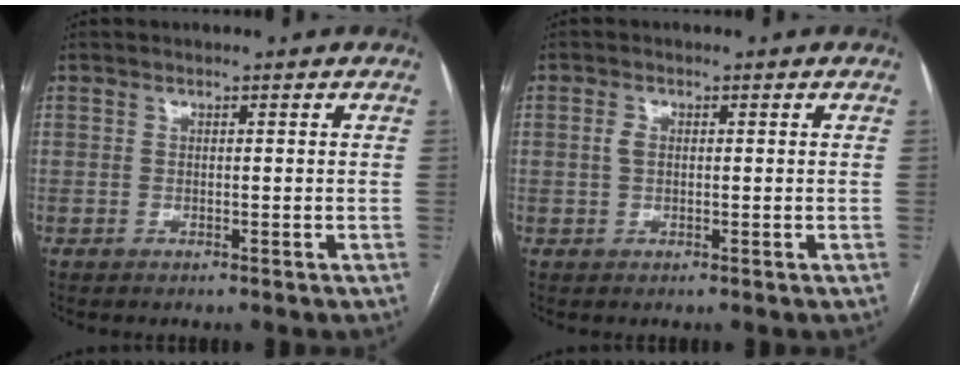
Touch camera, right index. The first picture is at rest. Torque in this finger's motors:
{"motor_torque": [0.23, 0.16, 0.15, 0.05]}